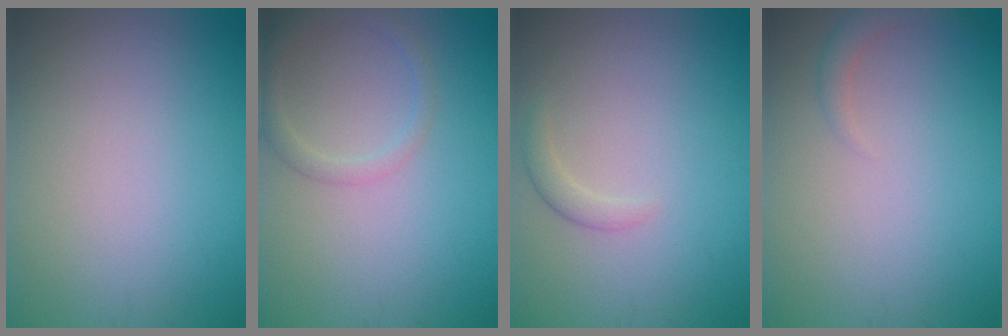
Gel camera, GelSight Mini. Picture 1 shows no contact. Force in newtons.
{"total": 2.1, "press": 2.1, "slide": 0.1}
{"total": 1.2, "press": 1.2, "slide": 0.1}
{"total": 1.5, "press": 1.5, "slide": 0.1}